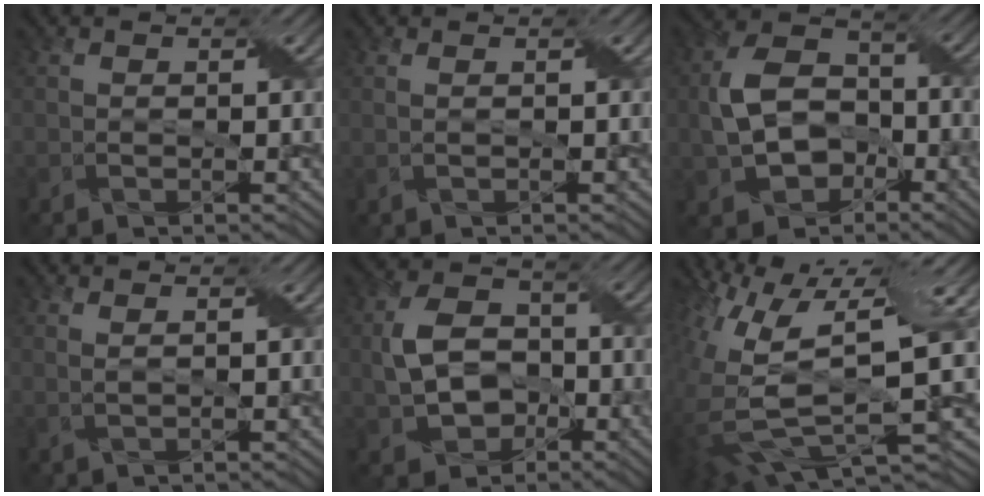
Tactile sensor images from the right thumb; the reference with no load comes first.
{"total": 0.6, "force": [0.2, 0.2, 0.5], "torque": [-0.011, 0.006, 0.000]}
{"total": 9.8, "force": [-2.4, 7.2, 6.2], "torque": [-0.135, -0.001, -0.053]}
{"total": 1.7, "force": [0.9, 0.6, 1.2], "torque": [-0.020, -0.001, 0.008]}
{"total": 7.8, "force": [-1.4, 5.9, 4.9], "torque": [-0.103, 0.004, -0.029]}
{"total": 14.0, "force": [0.0, 5.3, 13.0], "torque": [-0.317, -0.013, 0.027]}